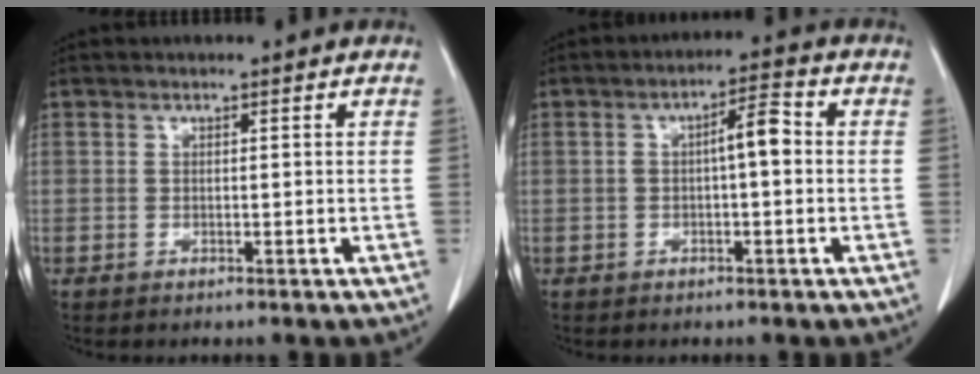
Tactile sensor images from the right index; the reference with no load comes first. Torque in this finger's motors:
{"motor_torque": [0.10, 0.01, 0.06, 0.04]}